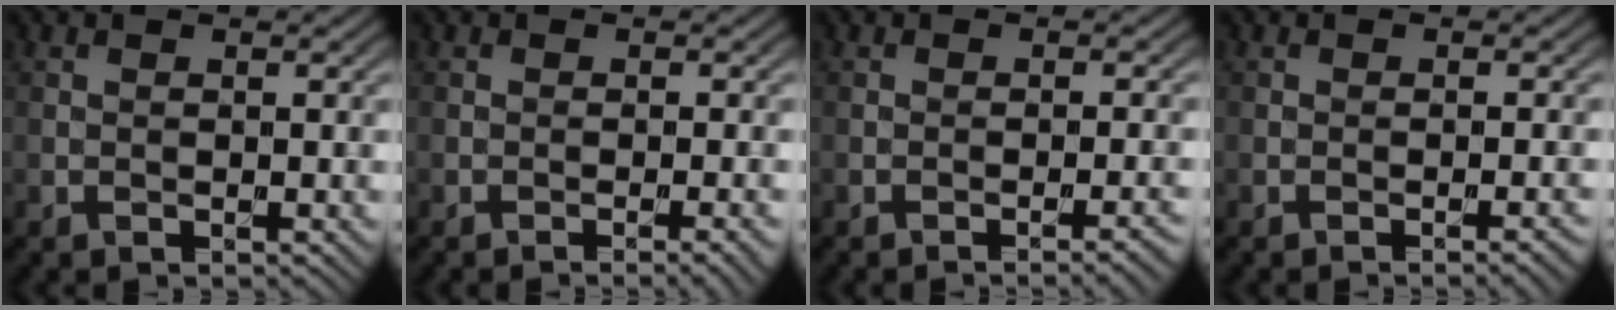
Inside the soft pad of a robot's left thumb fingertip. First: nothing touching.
{"total": 2.2, "force": [-1.0, 0.4, 2.0], "torque": [-0.023, 0.004, -0.020]}
{"total": 2.6, "force": [-1.4, 0.5, 2.1], "torque": [-0.025, 0.008, -0.025]}
{"total": 1.9, "force": [-0.9, 0.3, 1.6], "torque": [-0.017, 0.006, -0.017]}